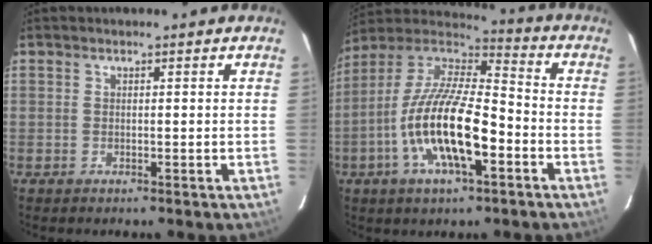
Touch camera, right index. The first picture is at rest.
{"total": 18.8, "force": [-6.2, 6.1, 16.7], "torque": [-0.327, -0.013, -0.124]}